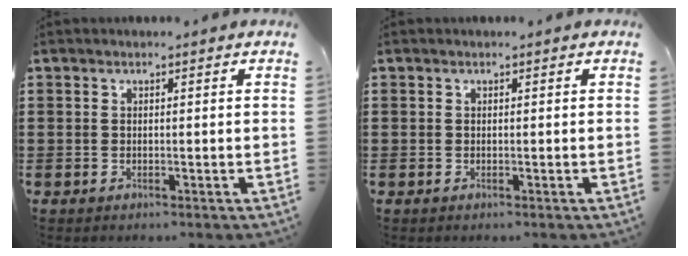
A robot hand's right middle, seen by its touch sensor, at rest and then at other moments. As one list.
[{"total": 0.0}]